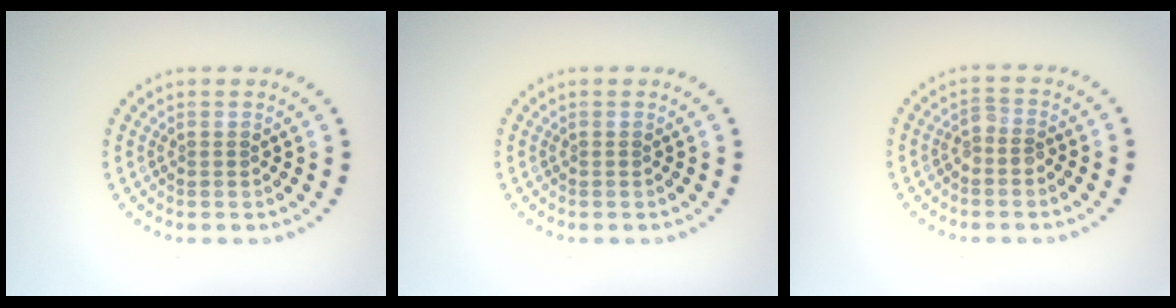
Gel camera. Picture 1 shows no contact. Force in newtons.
{"total": 0.0}
{"total": 1.5, "press": 1.2, "slide": 0.8}